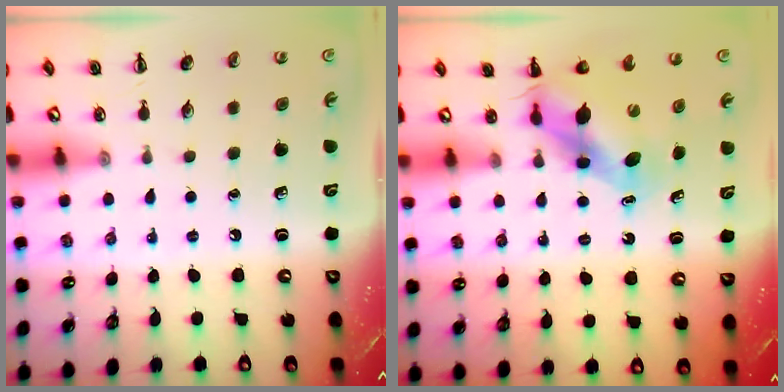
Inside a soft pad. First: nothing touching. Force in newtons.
{"total": 6.9, "press": 6.9, "slide": 0.6}